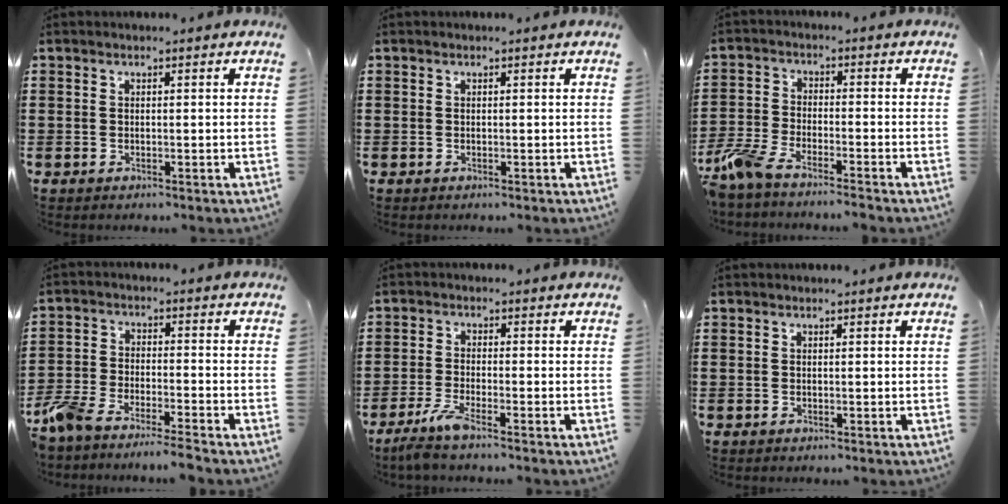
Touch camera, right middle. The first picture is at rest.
{"total": 0.0}
{"total": 5.4, "force": [-4.7, 0.6, 2.6], "torque": [-0.085, -0.017, -0.099]}
{"total": 5.7, "force": [-5.3, 0.0, 2.0], "torque": [-0.067, -0.017, -0.112]}
{"total": 4.2, "force": [-2.9, 0.3, 3.1], "torque": [-0.070, -0.012, -0.058]}
{"total": 0.0}